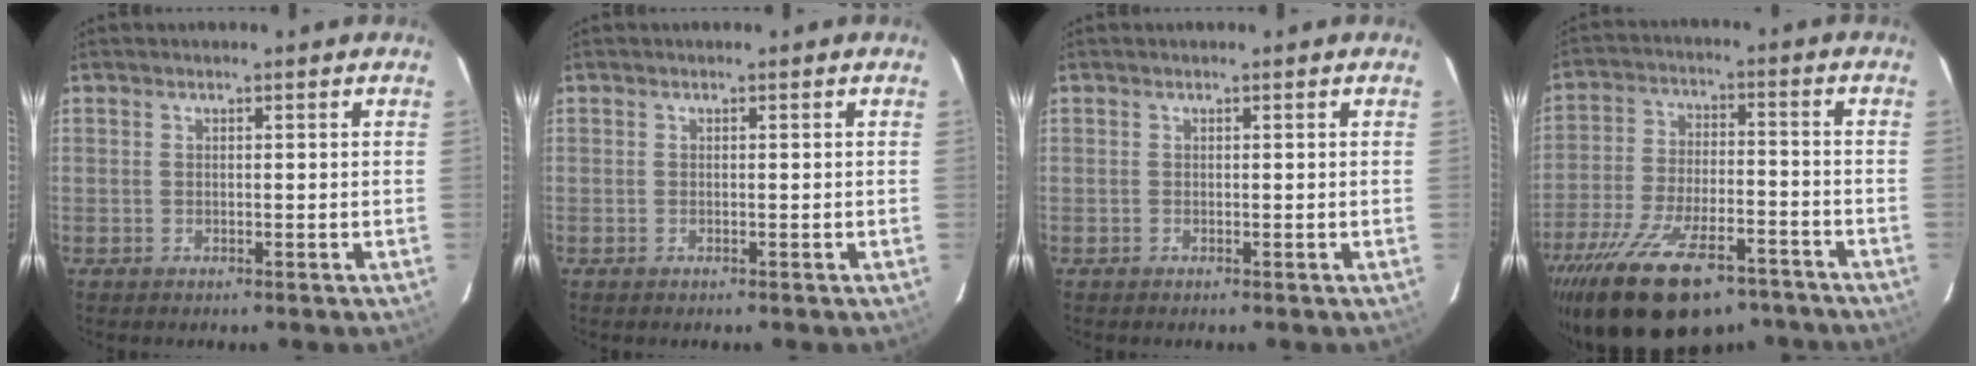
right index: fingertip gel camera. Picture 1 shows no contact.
{"total": 0.0}
{"total": 0.0}
{"total": 23.0, "force": [-16.2, 9.3, 13.5], "torque": [-0.263, -0.031, -0.251]}